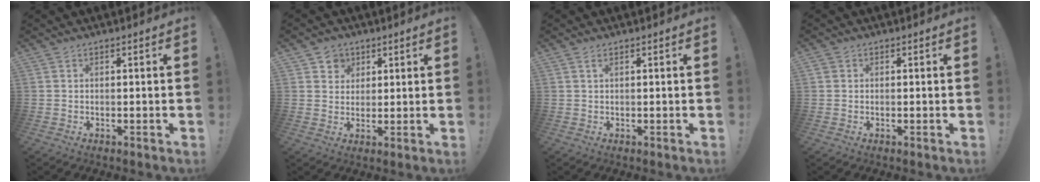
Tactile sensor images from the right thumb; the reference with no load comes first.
{"total": 4.9, "force": [2.2, 4.3, 0.6], "torque": [-0.002, -0.014, 0.040]}
{"total": 0.9, "force": [0.4, 0.0, 0.8], "torque": [-0.017, 0.000, 0.006]}
{"total": 0.8, "force": [0.3, 0.8, 0.1], "torque": [-0.001, 0.002, 0.005]}